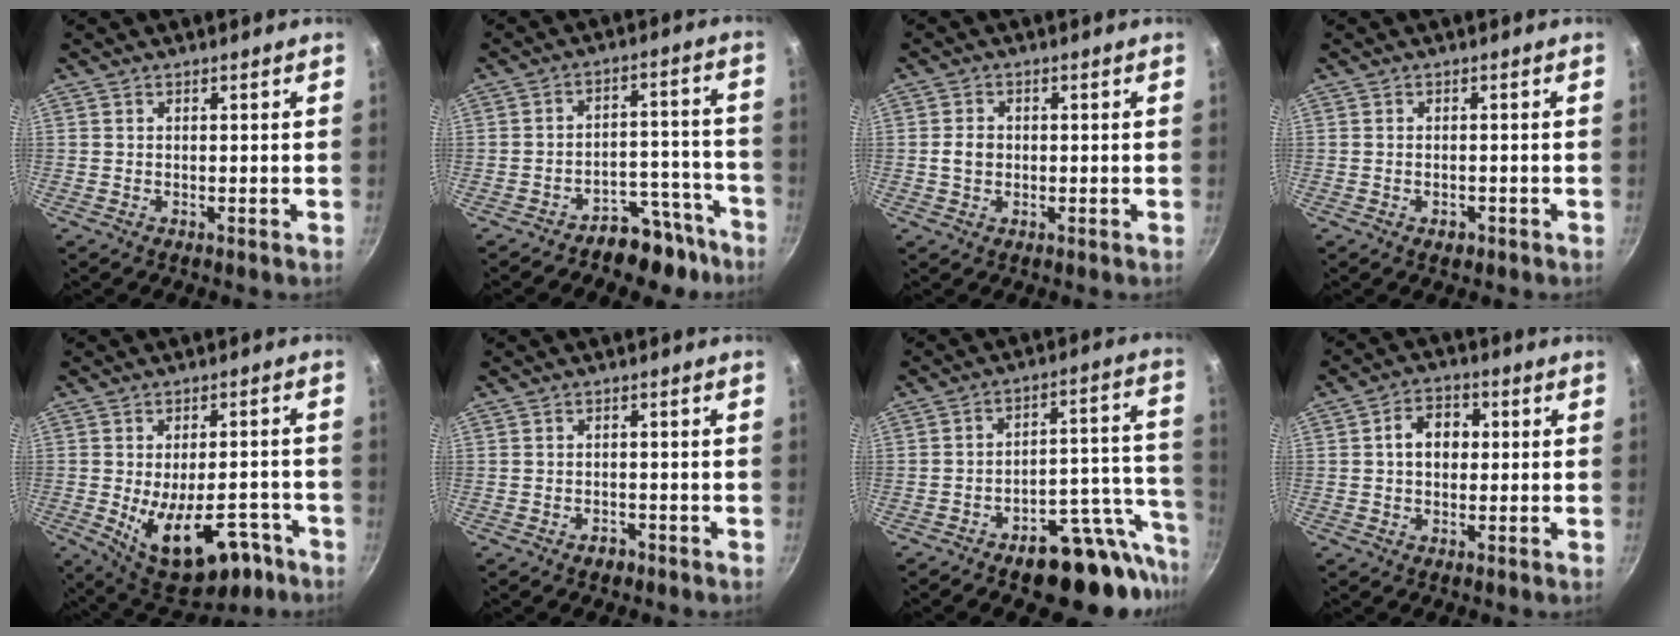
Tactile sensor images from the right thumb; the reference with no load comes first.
{"total": 9.9, "force": [-8.0, 5.2, 2.8], "torque": [0.034, 0.096, -0.105]}
{"total": 2.8, "force": [-0.2, 2.3, 1.6], "torque": [-0.021, 0.007, -0.006]}
{"total": 1.9, "force": [-1.0, 1.1, 1.1], "torque": [-0.016, 0.005, -0.012]}
{"total": 16.7, "force": [-6.9, 8.8, 12.4], "torque": [-0.137, 0.016, -0.080]}
{"total": 2.0, "force": [-1.4, 1.3, 0.8], "torque": [-0.007, 0.015, -0.014]}
{"total": 18.4, "force": [-11.7, 8.3, 11.6], "torque": [-0.078, 0.079, -0.160]}
{"total": 6.7, "force": [0.7, 4.9, 4.4], "torque": [-0.043, 0.016, 0.002]}